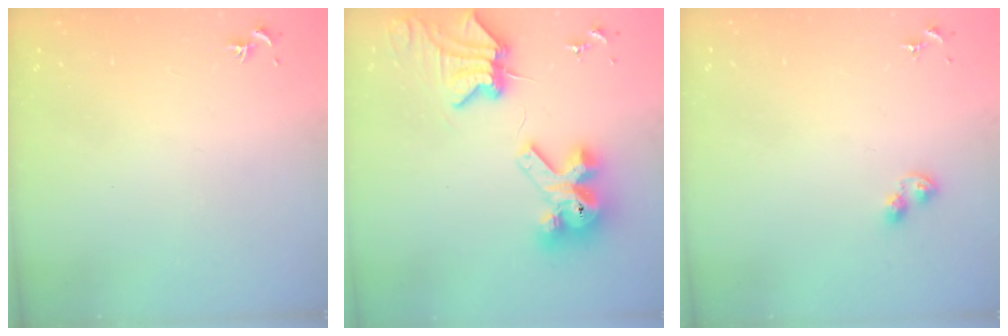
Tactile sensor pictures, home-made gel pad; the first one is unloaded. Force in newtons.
{"total": 14.5, "press": 14.4, "slide": 1.7}
{"total": 3.8, "press": 3.7, "slide": 0.6}